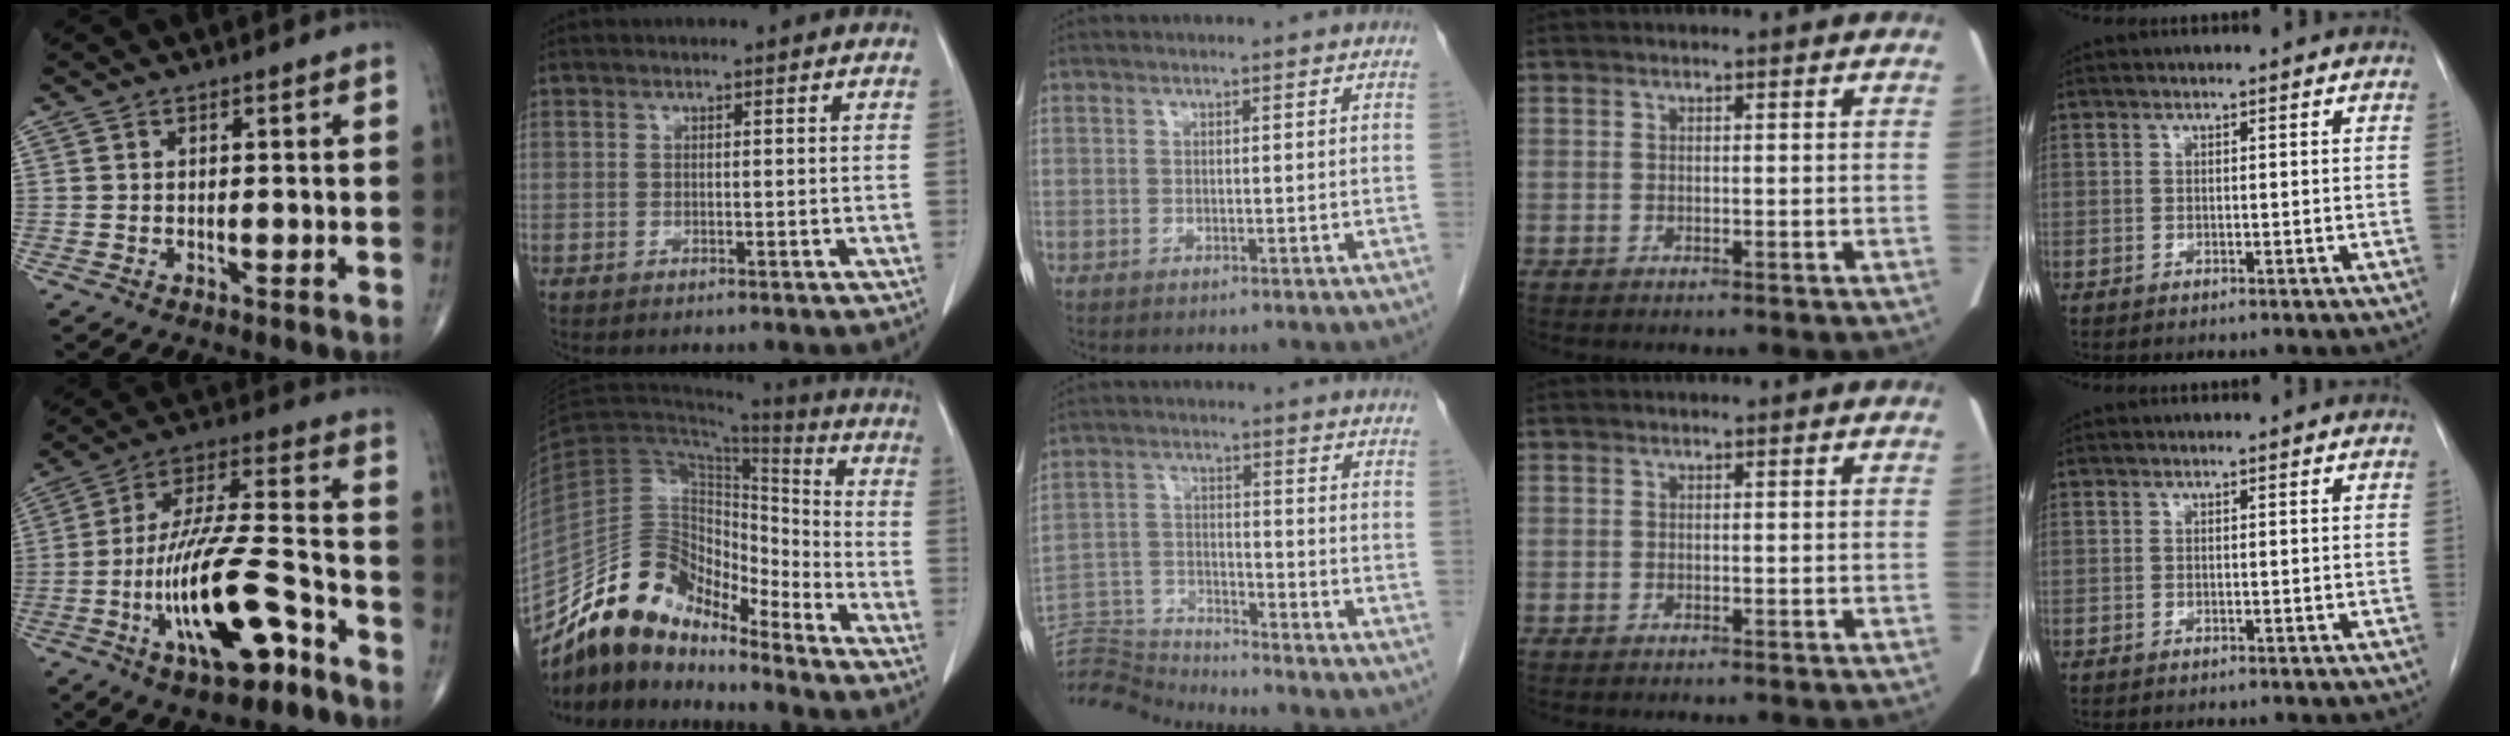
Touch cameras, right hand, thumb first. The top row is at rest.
{"thumb": {"total": 20.3, "force": [-8.8, 6.8, 17.0], "torque": [-0.312, 0.058, -0.144]}, "index": {"total": 14.4, "force": [-12.2, 5.5, 5.1], "torque": [-0.077, 0.055, -0.223]}, "middle": {"total": 11.1, "force": [-11.1, -1.0, 0.2], "torque": [-0.006, 0.017, -0.209]}}